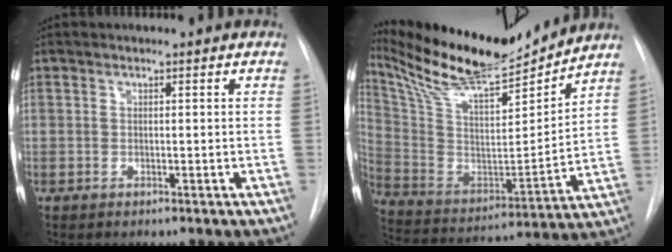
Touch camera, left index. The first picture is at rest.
{"total": 20.8, "force": [18.9, 2.1, 8.3], "torque": [-0.168, -0.016, 0.324]}